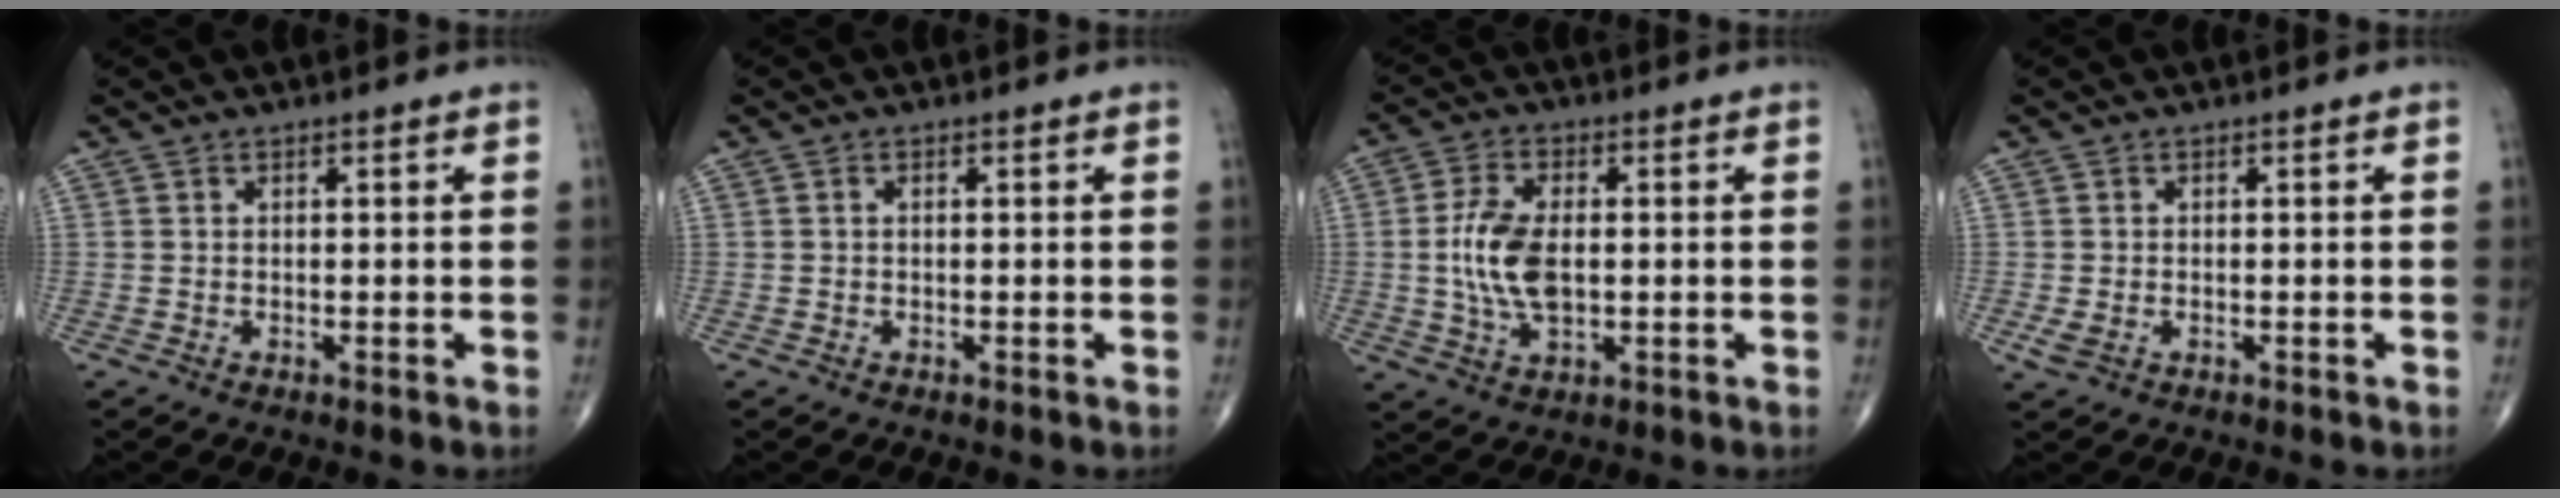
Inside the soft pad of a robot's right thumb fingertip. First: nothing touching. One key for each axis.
{"total": 0.0}
{"total": 9.8, "fx": -0.1, "fy": 5.2, "fz": 8.3, "tx": -0.169, "ty": 0.001, "tz": -0.001}
{"total": 2.0, "fx": -0.6, "fy": 1.3, "fz": 1.4, "tx": -0.032, "ty": -0.001, "tz": -0.010}